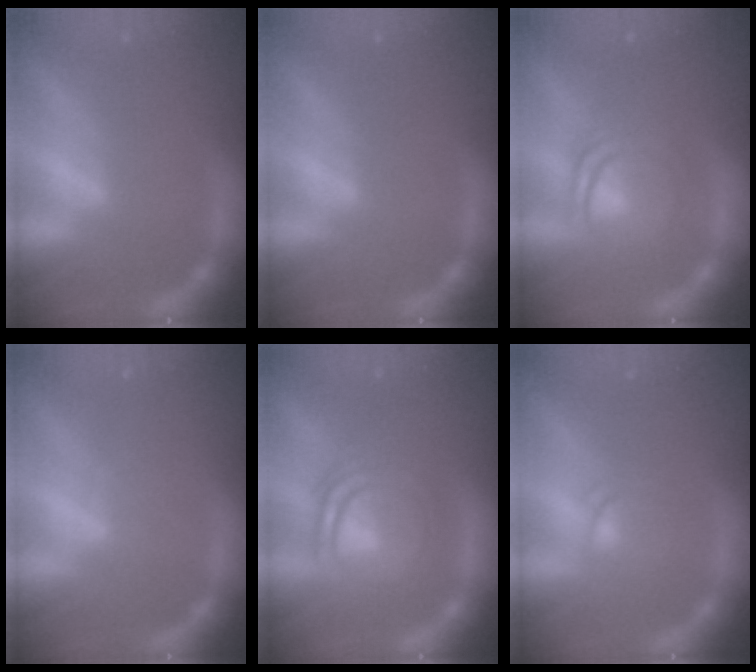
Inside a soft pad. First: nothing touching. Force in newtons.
{"total": 0.0}
{"total": 5.6}
{"total": 1.0}
{"total": 7.6}
{"total": 2.0}